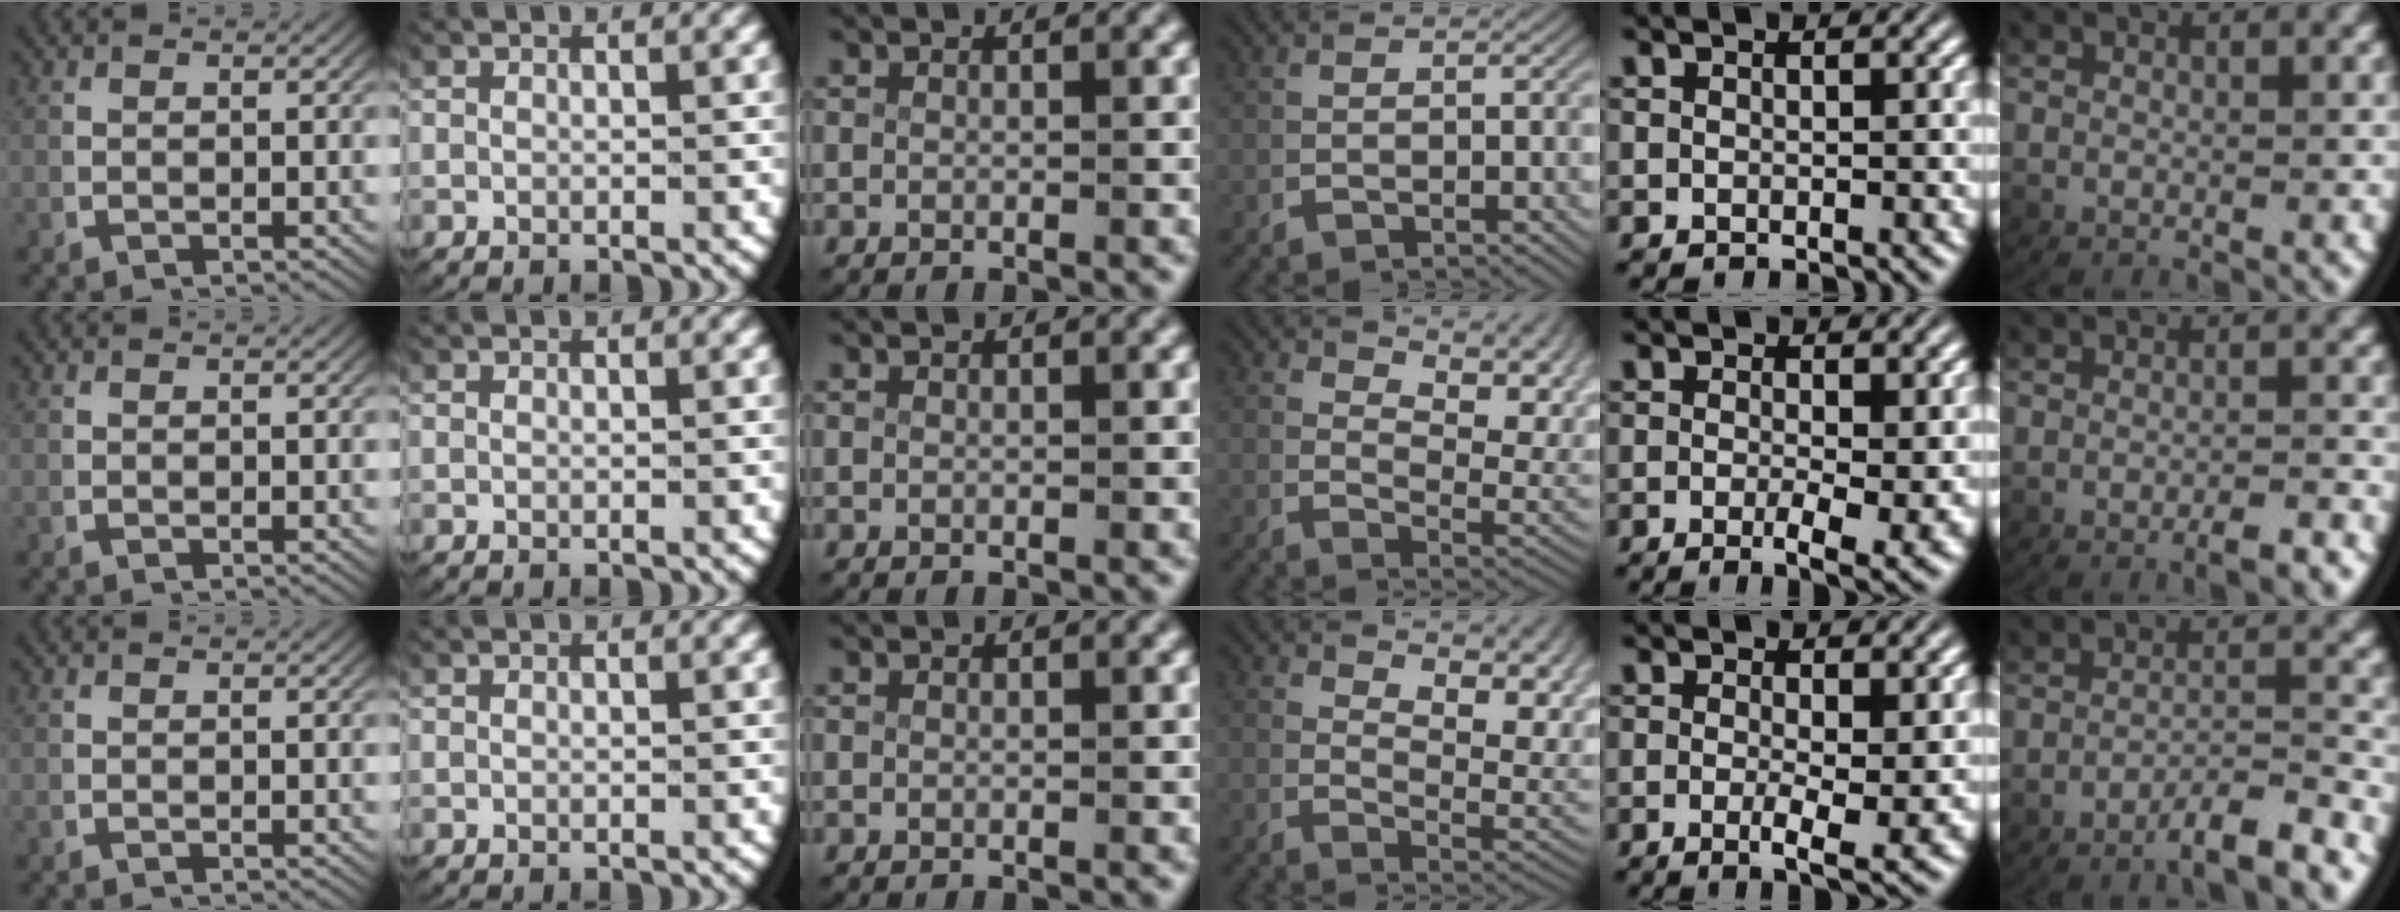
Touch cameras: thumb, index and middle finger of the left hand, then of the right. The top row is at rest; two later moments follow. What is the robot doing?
{"motion": "lift_and_place", "object": "map"}